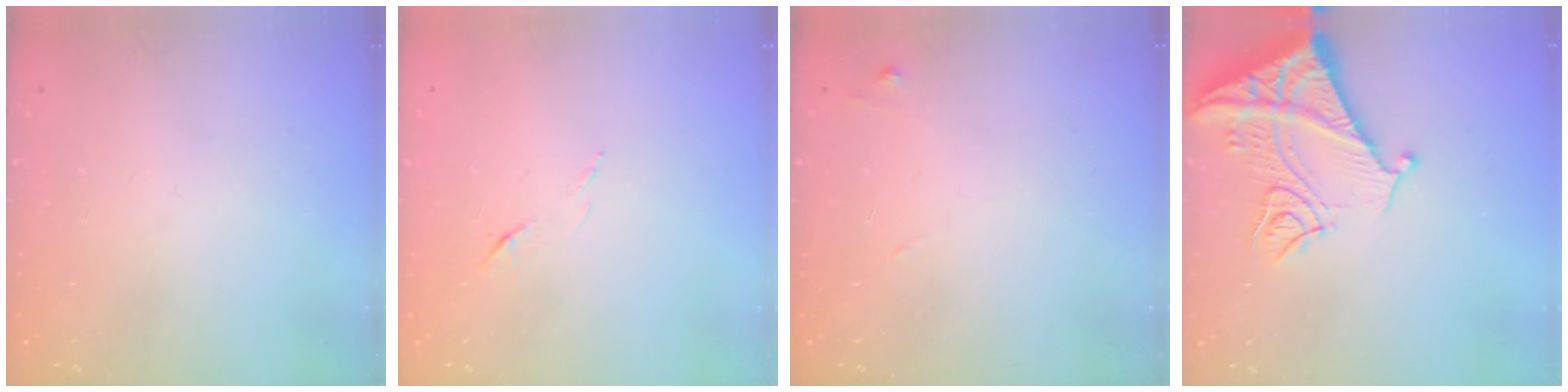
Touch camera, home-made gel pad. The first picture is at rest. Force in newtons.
{"total": 6.1, "press": 6.0, "slide": 0.7}
{"total": 7.4, "press": 7.4, "slide": 0.4}
{"total": 15.1, "press": 15.1, "slide": 1.5}